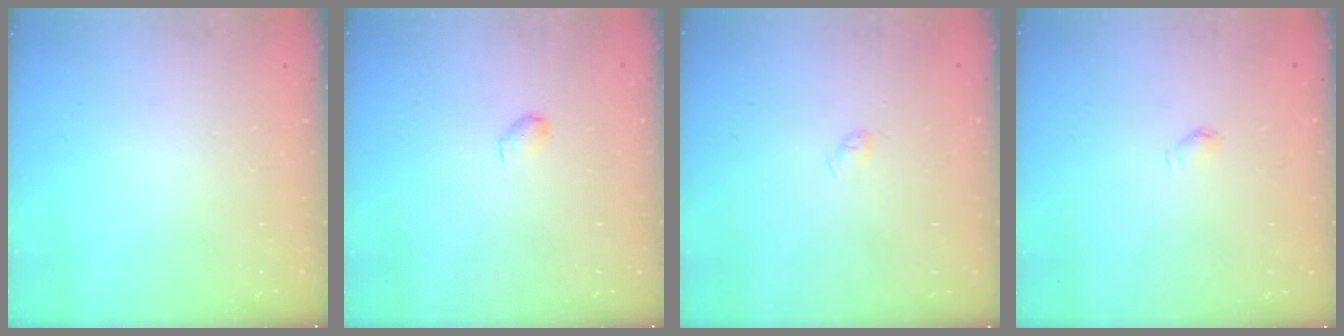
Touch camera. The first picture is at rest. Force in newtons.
{"total": 3.1, "press": 3.0, "slide": 0.5}
{"total": 2.6, "press": 2.5, "slide": 0.4}
{"total": 3.6, "press": 3.6, "slide": 0.7}